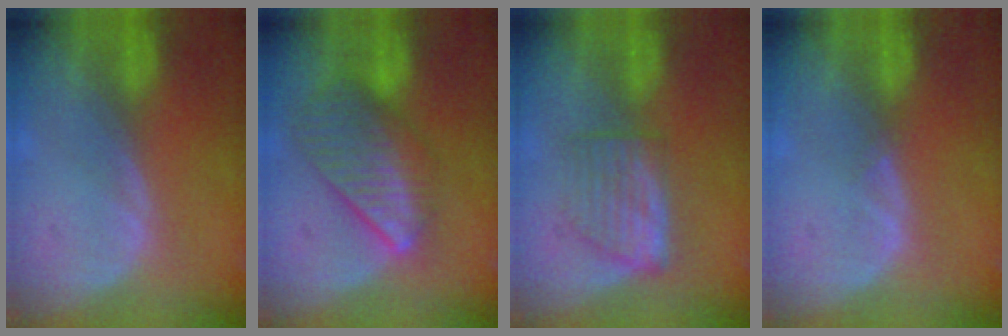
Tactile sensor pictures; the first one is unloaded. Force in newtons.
{"total": 8.9, "press": 7.8, "slide": 4.3}
{"total": 5.6, "press": 5.3, "slide": 1.9}
{"total": 0.7, "press": 0.5, "slide": 0.4}